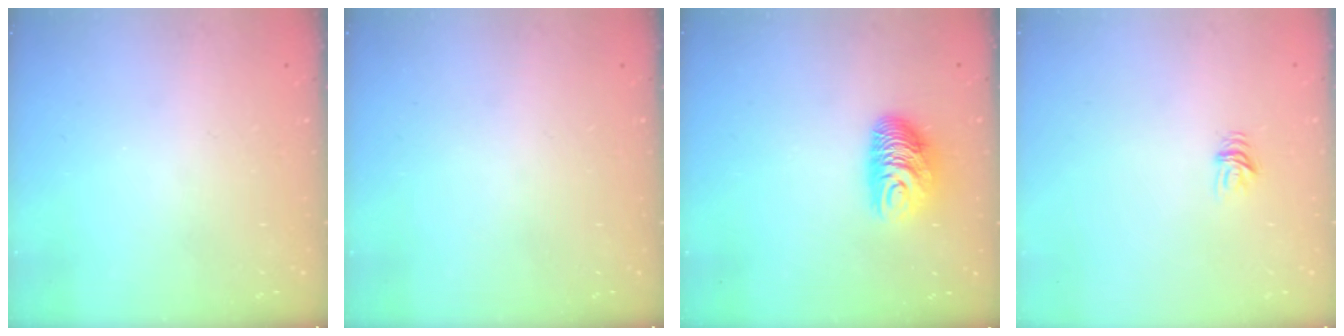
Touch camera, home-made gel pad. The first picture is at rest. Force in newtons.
{"total": 0.0}
{"total": 10.1, "press": 10.1, "slide": 0.8}
{"total": 4.5, "press": 4.4, "slide": 0.5}